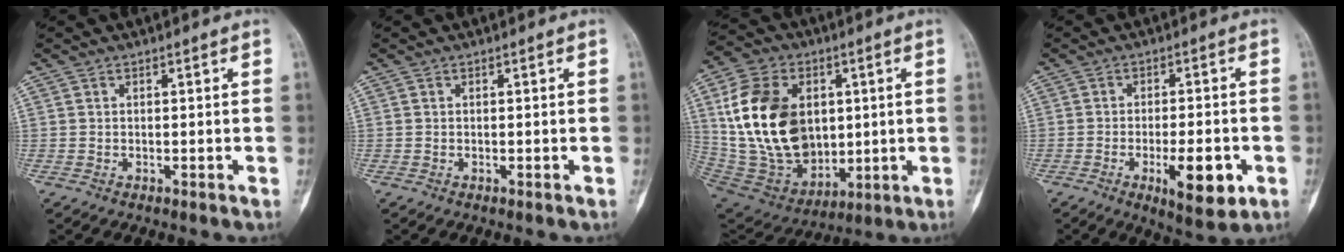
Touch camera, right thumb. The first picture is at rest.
{"total": 0.0}
{"total": 23.9, "force": [3.7, 16.8, 16.6], "torque": [-0.293, -0.010, 0.090]}
{"total": 9.4, "force": [-3.2, 3.2, 8.2], "torque": [-0.113, 0.003, -0.041]}